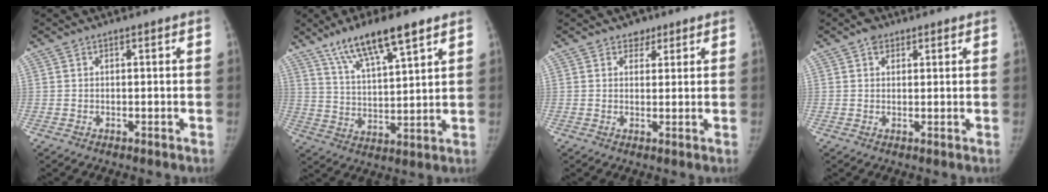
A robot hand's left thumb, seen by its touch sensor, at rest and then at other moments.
{"total": 13.6, "force": [9.0, 3.3, 9.7], "torque": [-0.157, -0.032, 0.164]}
{"total": 2.7, "force": [1.8, 2.0, 0.5], "torque": [0.017, -0.008, 0.021]}
{"total": 2.8, "force": [1.7, 2.1, 0.9], "torque": [0.004, -0.006, 0.021]}